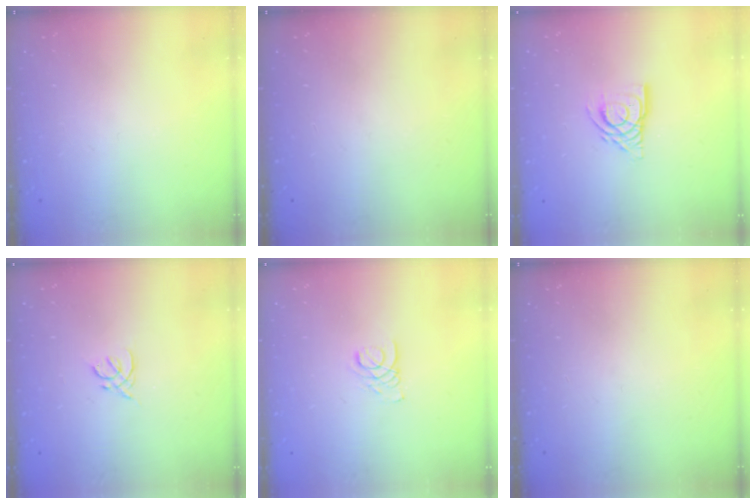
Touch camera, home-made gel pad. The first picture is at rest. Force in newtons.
{"total": 0.0}
{"total": 9.4, "press": 9.4, "slide": 1.1}
{"total": 2.0, "press": 1.9, "slide": 0.6}
{"total": 1.9, "press": 1.9, "slide": 0.2}
{"total": 0.0}